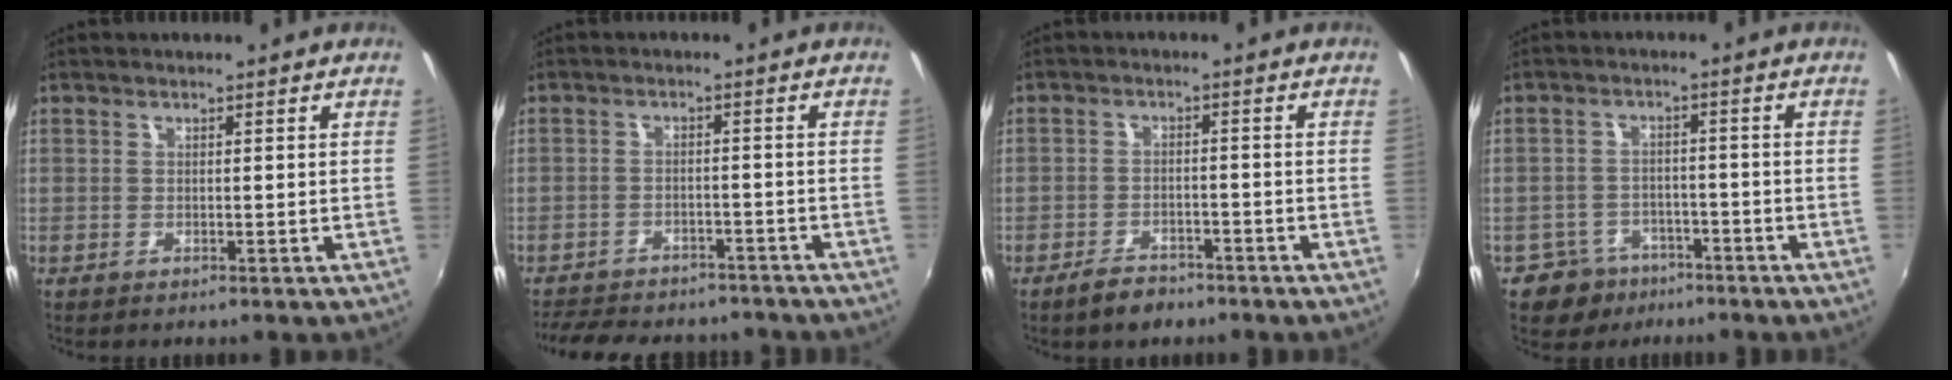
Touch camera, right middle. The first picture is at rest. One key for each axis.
{"total": 15.6, "fx": -13.2, "fy": 5.8, "fz": 5.9, "tx": -0.136, "ty": -0.005, "tz": -0.181}
{"total": 4.9, "fx": -3.8, "fy": 2.3, "fz": 2.0, "tx": -0.053, "ty": 0.003, "tz": -0.060}
{"total": 6.3, "fx": -4.3, "fy": 4.5, "fz": 0.8, "tx": -0.032, "ty": 0.018, "tz": -0.066}